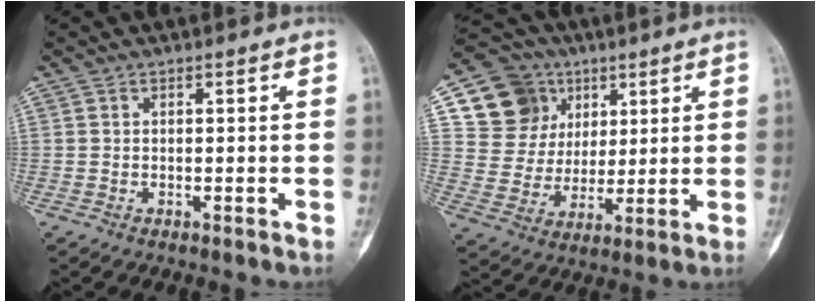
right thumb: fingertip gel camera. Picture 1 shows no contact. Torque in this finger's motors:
{"motor_torque": [-0.74, 0.61, 0.09, 0.05, 0.01]}